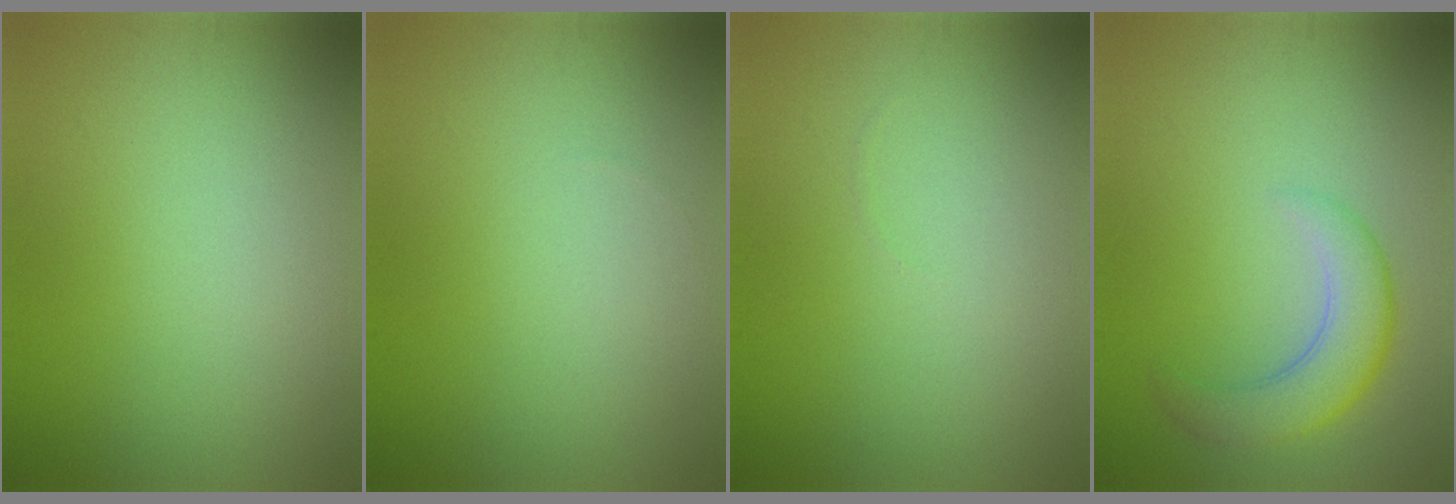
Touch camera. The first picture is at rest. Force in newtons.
{"total": 0.0}
{"total": 0.0}
{"total": 4.1, "press": 4.1, "slide": 0.2}